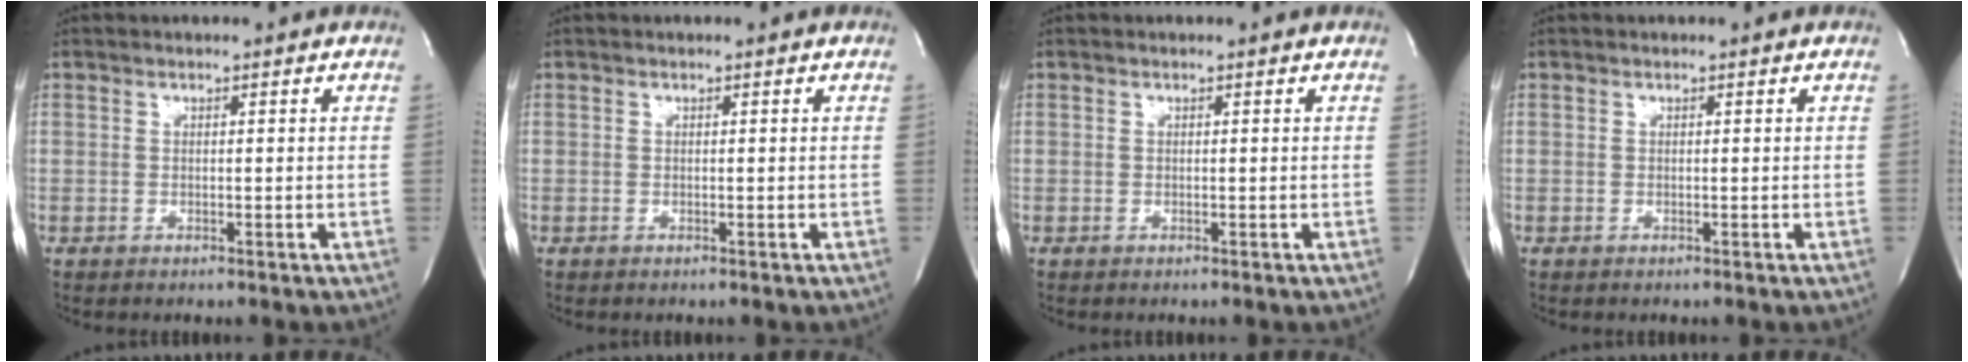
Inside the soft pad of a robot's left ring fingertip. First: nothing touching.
{"total": 0.0}
{"total": 0.0}
{"total": 0.0}